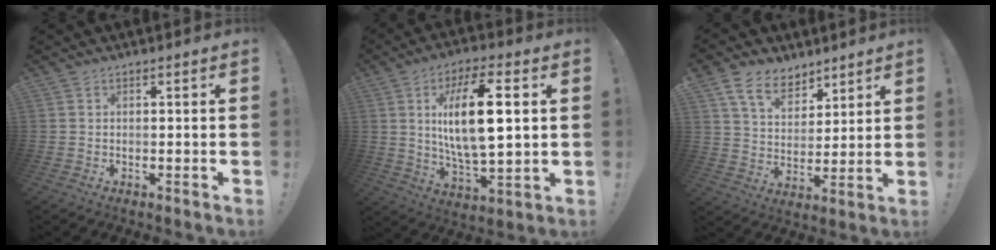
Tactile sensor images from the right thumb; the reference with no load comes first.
{"total": 18.0, "force": [3.6, 6.2, 16.5], "torque": [-0.305, -0.008, 0.043]}
{"total": 11.6, "force": [7.9, 7.1, 4.7], "torque": [-0.093, -0.046, 0.155]}